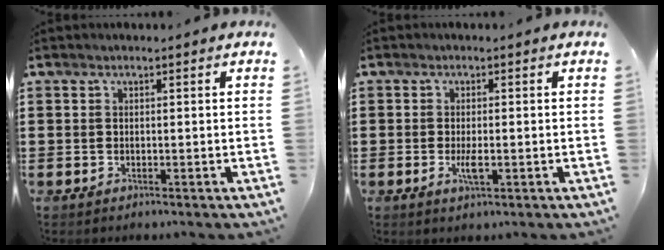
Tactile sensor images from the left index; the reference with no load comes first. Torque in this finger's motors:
{"motor_torque": [0.36, -0.07, 0.06, 0.05]}